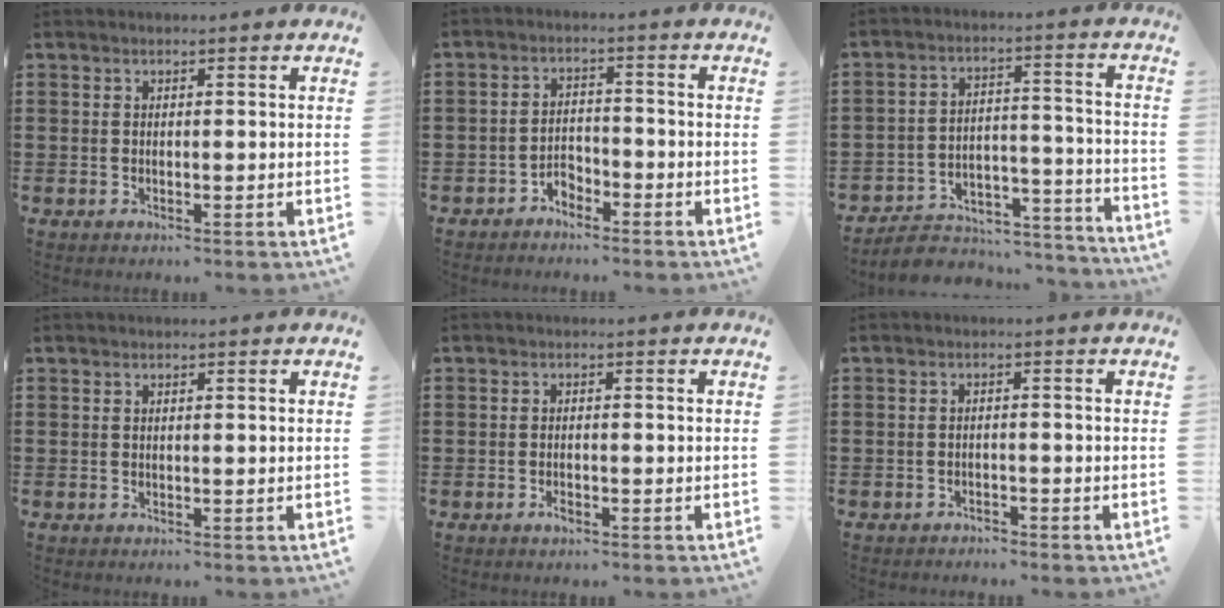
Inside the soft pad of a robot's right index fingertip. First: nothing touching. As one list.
[{"total": 2.7, "force": [-2.5, 1.1, 0.3], "torque": [-0.014, 0.004, -0.051]}, {"total": 5.6, "force": [-5.2, 1.9, 1.1], "torque": [-0.019, 0.012, -0.101]}, {"total": 0.0}, {"total": 1.4, "force": [-0.9, 0.4, 1.1], "torque": [-0.021, -0.003, -0.015]}, {"total": 1.6, "force": [-1.6, 0.1, 0.0], "torque": [-0.006, -0.002, -0.035]}]